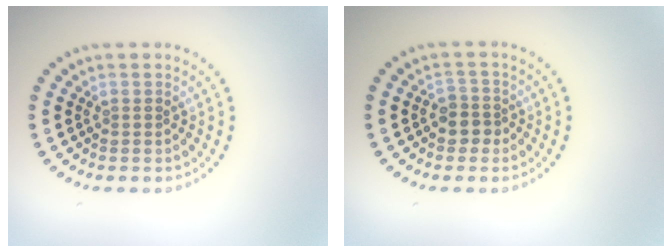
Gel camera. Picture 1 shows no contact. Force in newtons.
{"total": 2.0, "press": 1.7, "slide": 1.0}